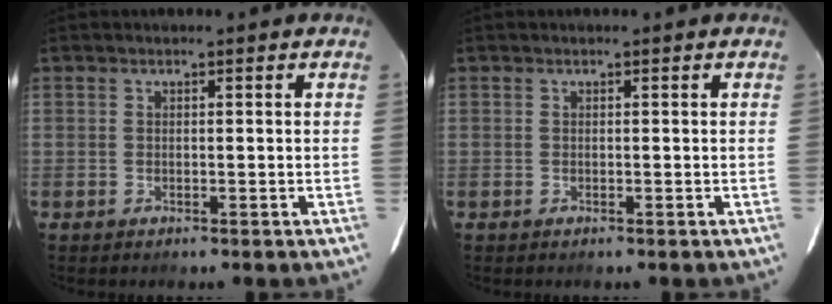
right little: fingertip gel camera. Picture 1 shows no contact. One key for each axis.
{"total": 0.0}